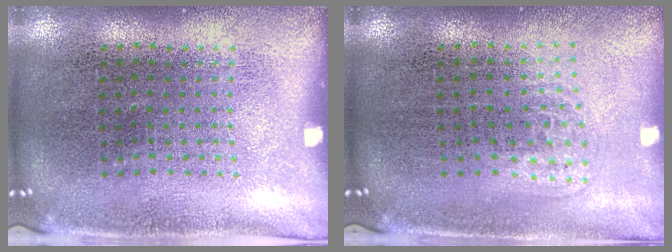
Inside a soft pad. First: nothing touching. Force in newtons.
{"total": 1.0, "press": 0.7, "slide": 0.7}